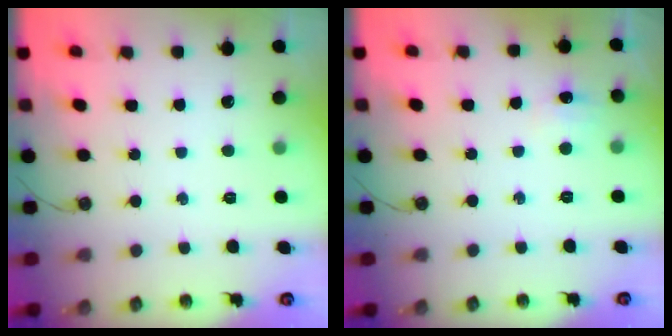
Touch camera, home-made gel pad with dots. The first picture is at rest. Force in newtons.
{"total": 5.5, "press": 5.5, "slide": 0.6}